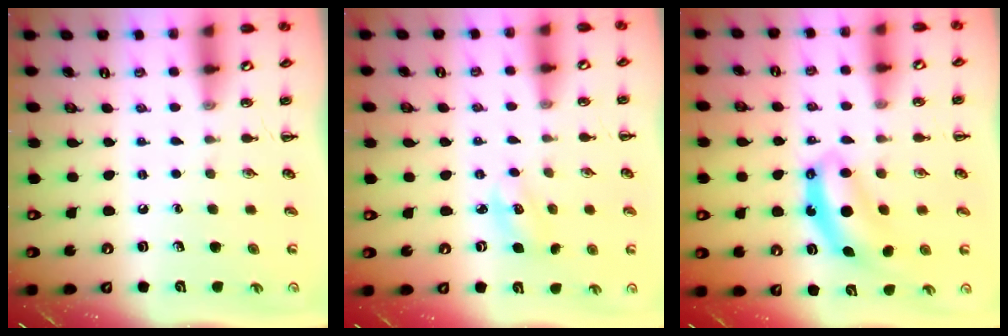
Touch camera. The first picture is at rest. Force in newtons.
{"total": 4.0, "press": 3.9, "slide": 1.1}
{"total": 7.1, "press": 7.1, "slide": 0.5}